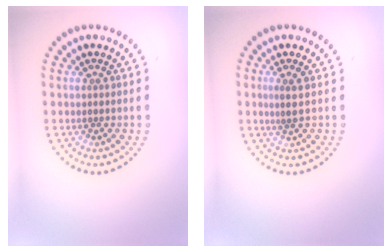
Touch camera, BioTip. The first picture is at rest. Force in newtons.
{"total": 1.3, "press": 1.0, "slide": 0.8}